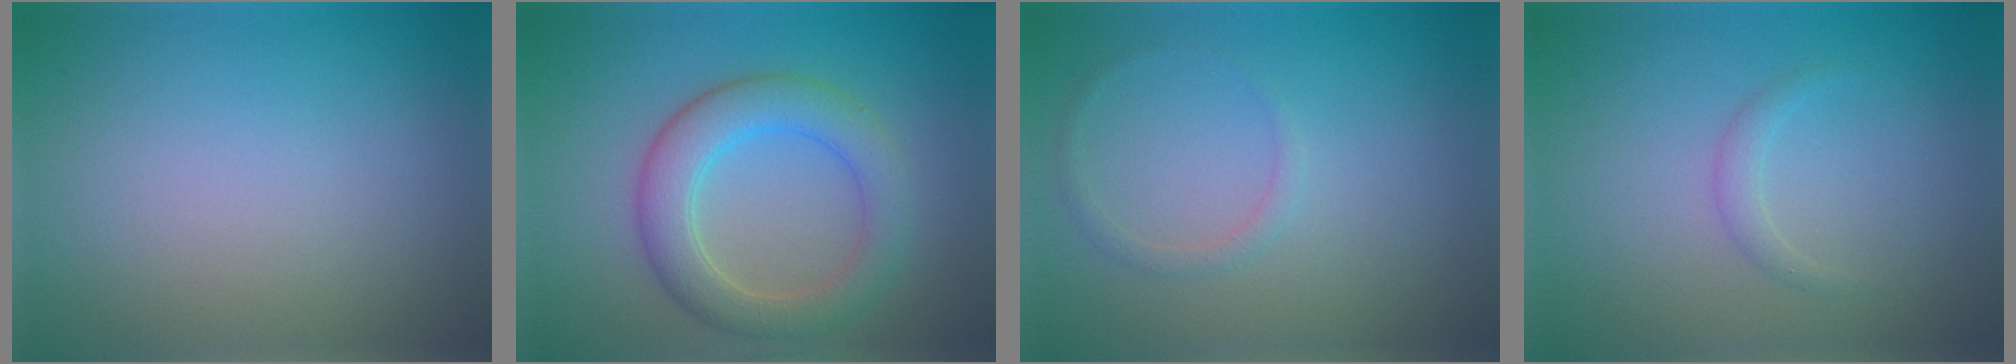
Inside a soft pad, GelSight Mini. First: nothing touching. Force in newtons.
{"total": 5.3, "press": 5.3, "slide": 0.3}
{"total": 0.9, "press": 0.9, "slide": 0.1}
{"total": 1.1, "press": 1.1, "slide": 0.1}